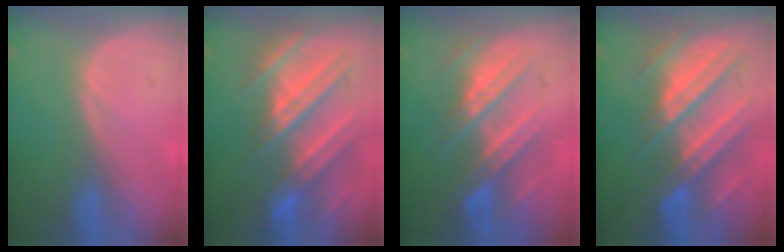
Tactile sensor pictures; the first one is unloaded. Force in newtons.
{"total": 10.5, "press": 9.6, "slide": 4.2}
{"total": 8.9, "press": 7.8, "slide": 4.4}
{"total": 11.0, "press": 9.8, "slide": 5.0}